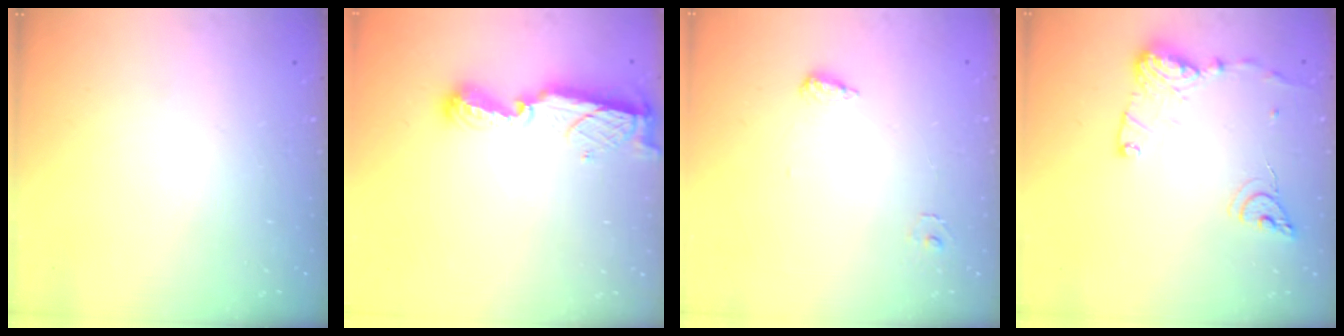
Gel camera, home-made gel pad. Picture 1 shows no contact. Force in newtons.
{"total": 8.9, "press": 8.9, "slide": 0.1}
{"total": 6.2, "press": 6.0, "slide": 1.2}
{"total": 12.7, "press": 12.6, "slide": 1.4}